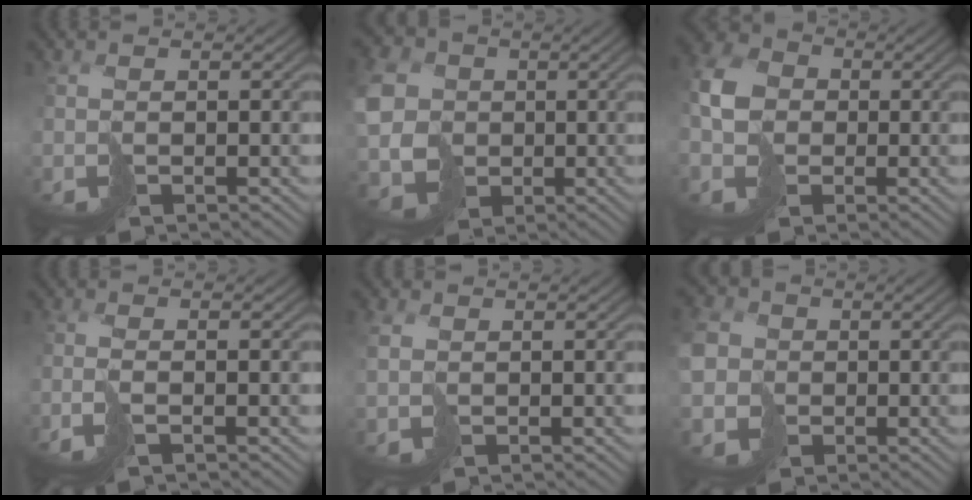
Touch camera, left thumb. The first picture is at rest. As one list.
[{"total": 9.4, "force": [0.8, 8.4, 4.2], "torque": [-0.127, -0.001, 0.012]}, {"total": 7.5, "force": [-0.9, 6.3, 3.9], "torque": [-0.113, -0.005, -0.026]}, {"total": 2.4, "force": [-1.2, 0.6, 1.9], "torque": [-0.044, -0.002, -0.031]}, {"total": 1.7, "force": [0.7, 1.4, 0.6], "torque": [-0.030, -0.001, 0.020]}, {"total": 6.8, "force": [-0.1, 6.3, 2.5], "torque": [-0.097, -0.007, -0.002]}]